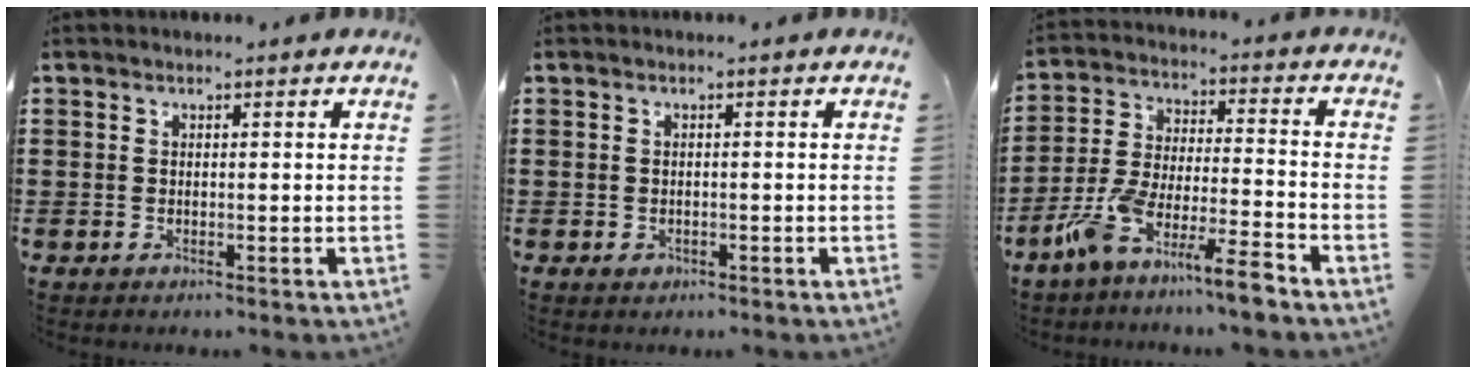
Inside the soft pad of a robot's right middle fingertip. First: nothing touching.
{"total": 0.6, "force": [-0.2, 0.4, 0.3], "torque": [-0.009, -0.002, -0.004]}
{"total": 9.8, "force": [-8.1, 0.7, 5.4], "torque": [-0.121, 0.006, -0.165]}